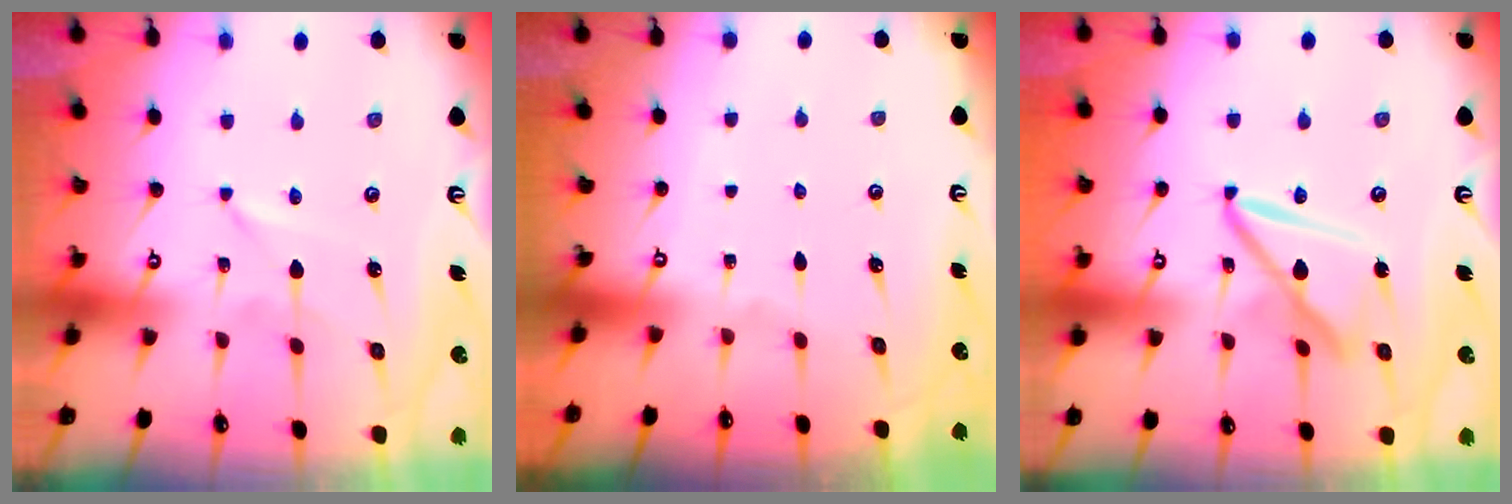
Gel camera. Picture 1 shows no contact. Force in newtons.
{"total": 0.0}
{"total": 14.2, "press": 14.2, "slide": 1.4}